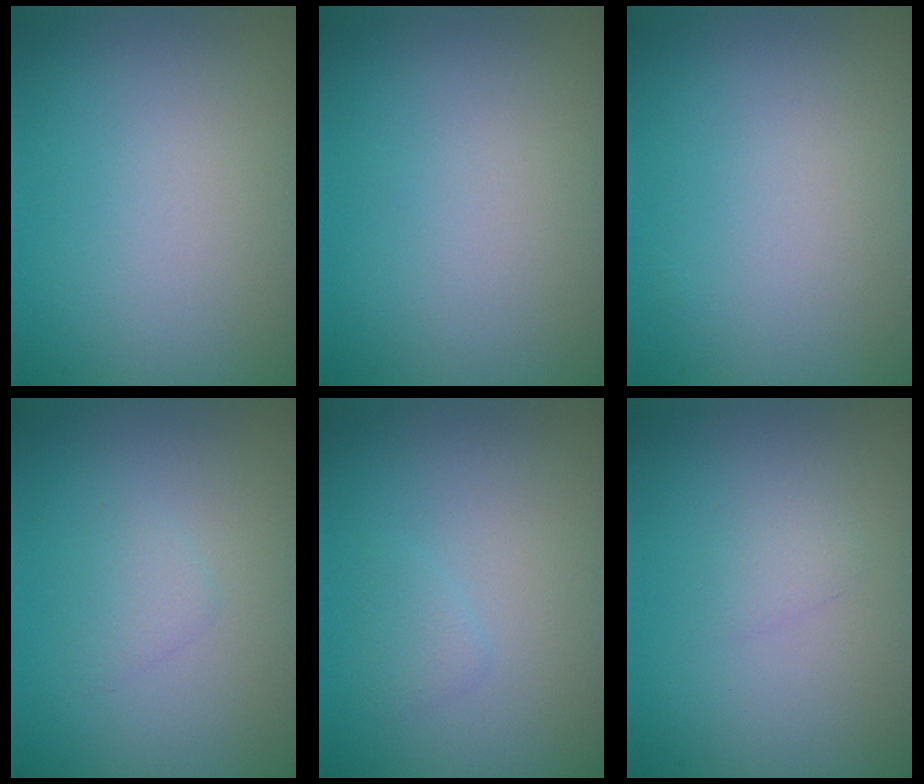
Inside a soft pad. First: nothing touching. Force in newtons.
{"total": 0.0}
{"total": 0.0}
{"total": 1.1, "press": 1.1, "slide": 0.0}
{"total": 0.9, "press": 0.9, "slide": 0.0}
{"total": 0.9, "press": 0.9, "slide": 0.0}